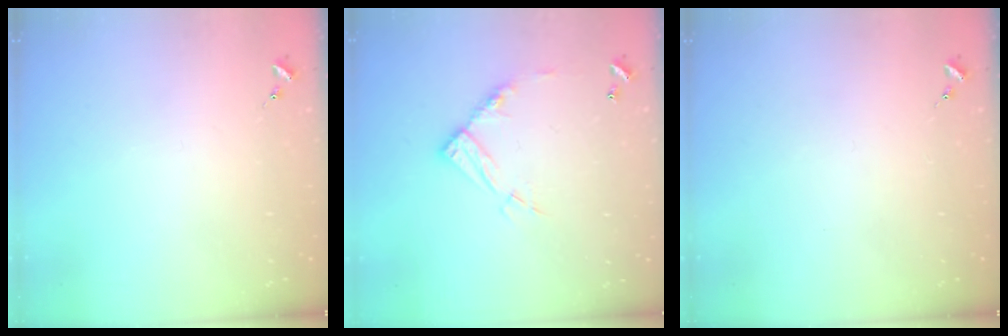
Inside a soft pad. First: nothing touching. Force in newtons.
{"total": 12.2, "press": 12.1, "slide": 0.9}
{"total": 0.0}